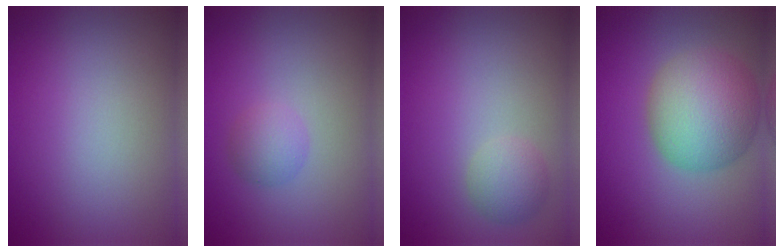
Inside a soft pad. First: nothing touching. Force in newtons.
{"total": 1.9, "press": 1.9, "slide": 0.1}
{"total": 2.1, "press": 2.1, "slide": 0.0}
{"total": 8.0, "press": 8.0, "slide": 0.4}